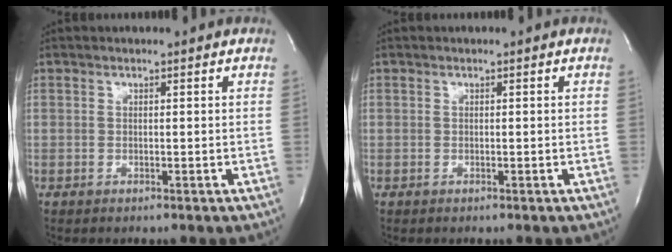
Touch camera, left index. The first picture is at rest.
{"total": 0.0}